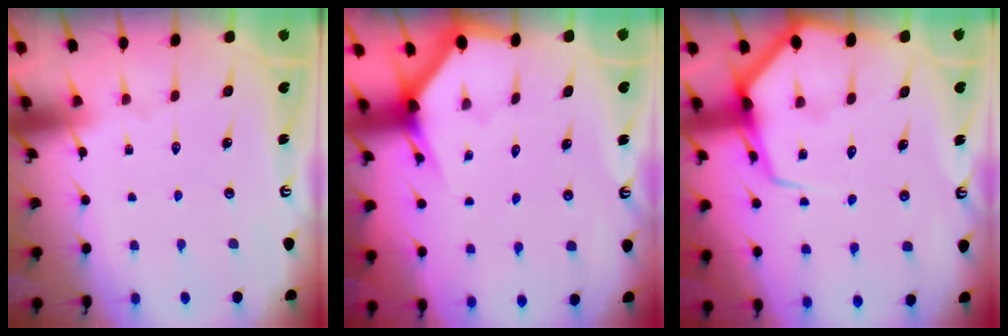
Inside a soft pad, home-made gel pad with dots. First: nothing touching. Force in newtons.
{"total": 2.7, "press": 2.7, "slide": 0.1}
{"total": 9.5, "press": 9.5, "slide": 1.0}